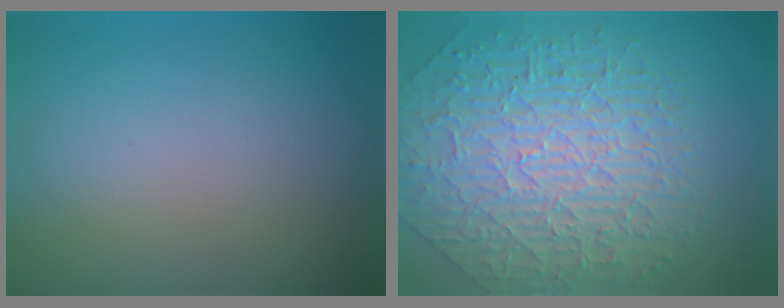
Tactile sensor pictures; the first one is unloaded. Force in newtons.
{"total": 9.8, "press": 6.8, "slide": 7.0}